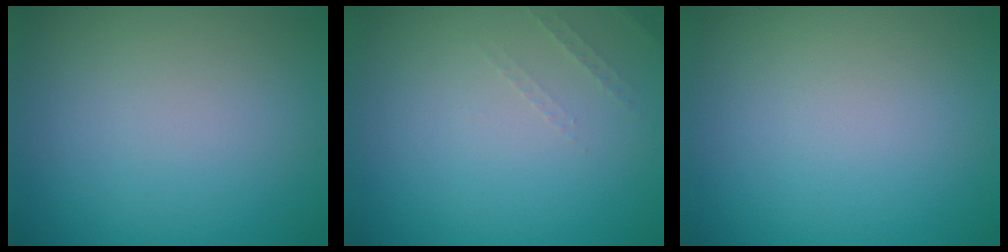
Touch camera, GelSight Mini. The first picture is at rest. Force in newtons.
{"total": 0.9, "press": 0.9, "slide": 0.3}
{"total": 0.0}